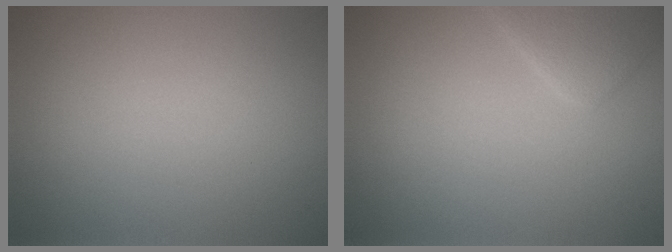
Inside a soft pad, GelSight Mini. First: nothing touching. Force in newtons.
{"total": 2.2, "press": 2.2, "slide": 0.2}